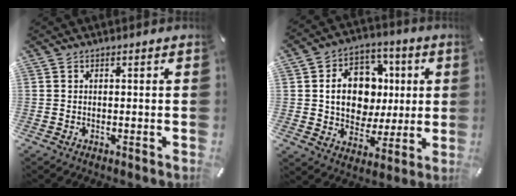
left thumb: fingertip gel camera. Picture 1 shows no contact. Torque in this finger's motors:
{"motor_torque": [2.15, 2.16, 0.64, -0.39, 0.16]}